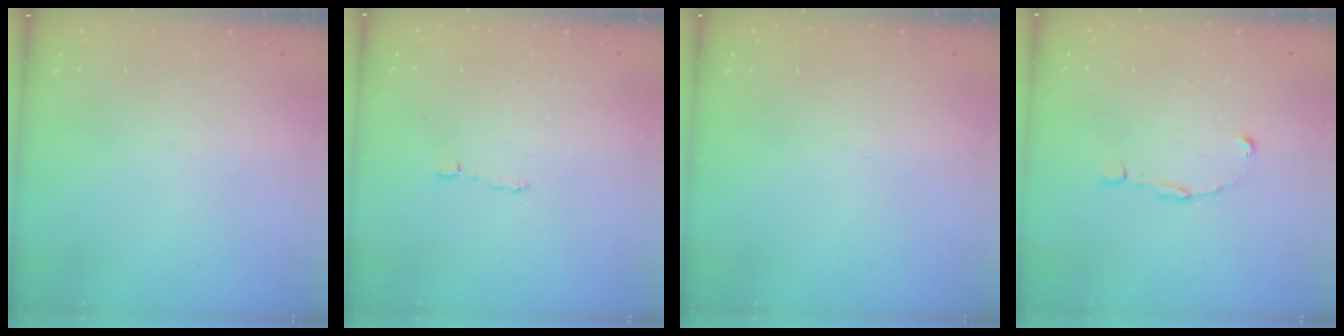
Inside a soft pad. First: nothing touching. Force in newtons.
{"total": 1.2, "press": 1.2, "slide": 0.0}
{"total": 0.0}
{"total": 1.2, "press": 1.2, "slide": 0.1}